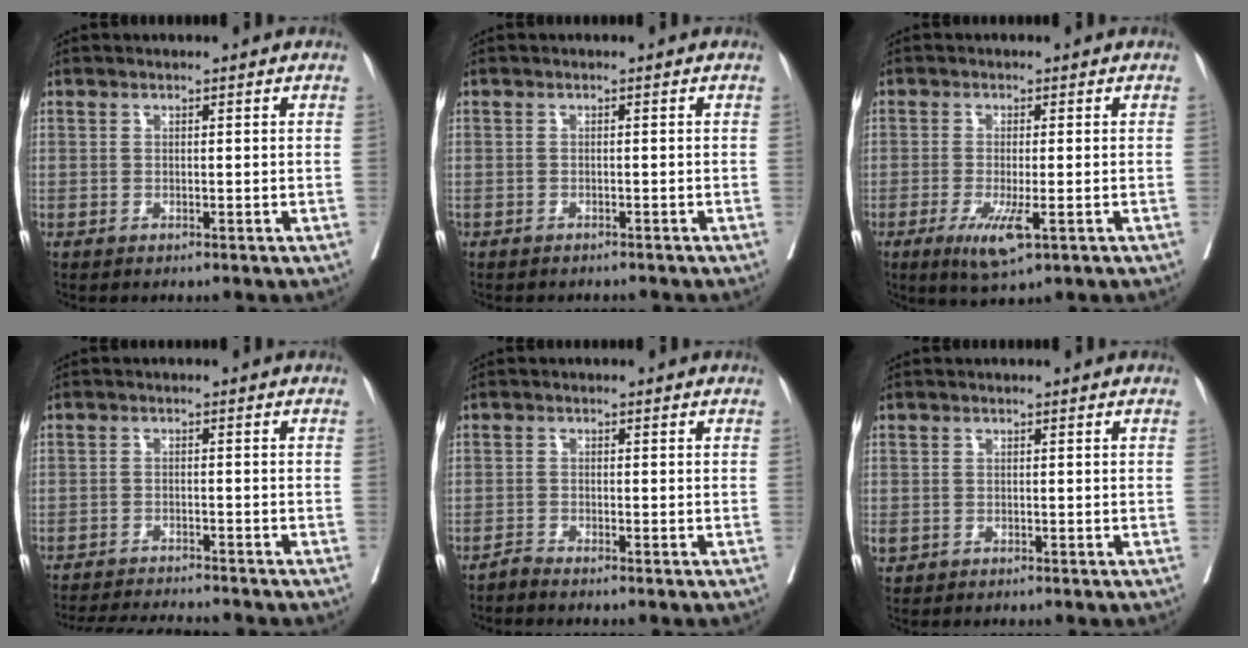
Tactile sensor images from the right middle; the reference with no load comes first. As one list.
[{"total": 2.8, "force": [-2.5, 1.1, 0.6], "torque": [-0.010, -0.003, -0.034]}, {"total": 6.0, "force": [-2.5, 0.5, 5.4], "torque": [-0.101, -0.018, -0.039]}, {"total": 8.9, "force": [-8.5, 0.2, 2.6], "torque": [-0.037, -0.011, -0.128]}, {"total": 1.0, "force": [-1.0, -0.2, -0.1], "torque": [0.004, -0.002, -0.020]}, {"total": 0.9, "force": [-0.2, 0.8, 0.4], "torque": [-0.010, 0.002, 0.002]}]